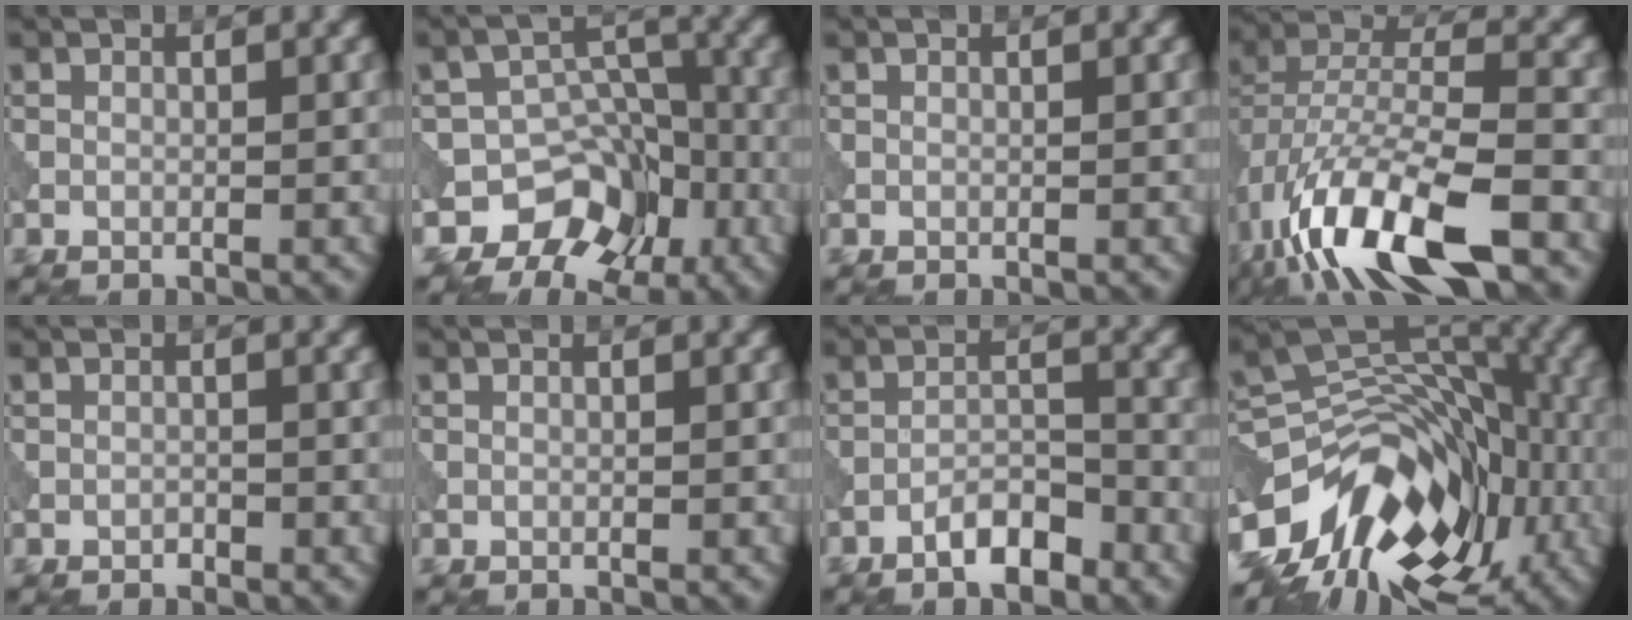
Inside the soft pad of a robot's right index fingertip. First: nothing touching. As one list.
[{"total": 8.0, "force": [-4.8, 5.9, 2.3], "torque": [-0.009, 0.007, -0.084]}, {"total": 0.0}, {"total": 13.4, "force": [-7.3, 4.9, 10.1], "torque": [-0.202, -0.007, -0.135]}, {"total": 0.5, "force": [-0.4, 0.3, 0.2], "torque": [-0.002, -0.001, -0.007]}, {"total": 0.0}, {"total": 3.4, "force": [-2.5, 1.1, 2.0], "torque": [-0.030, 0.012, -0.048]}, {"total": 14.6, "force": [-7.0, 9.2, 8.9], "torque": [-0.175, 0.004, -0.119]}]